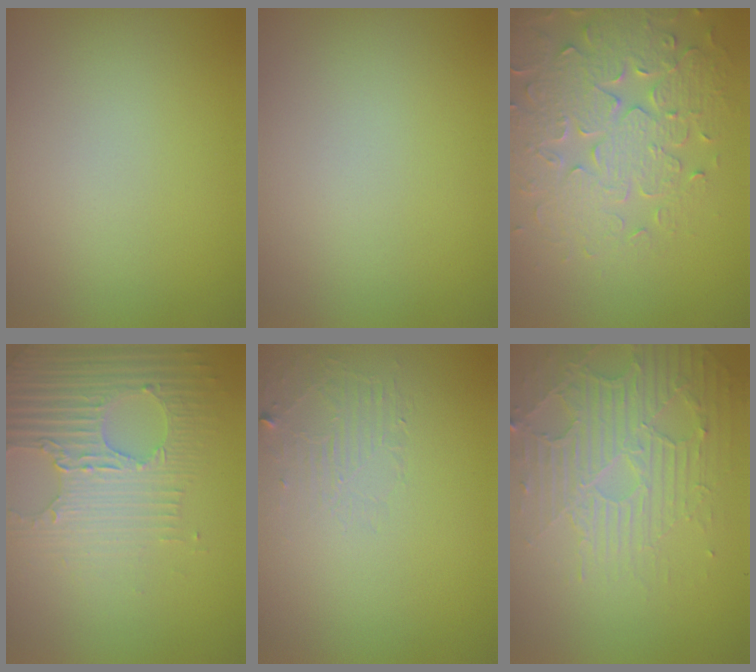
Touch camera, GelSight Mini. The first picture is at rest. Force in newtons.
{"total": 0.0}
{"total": 6.5, "press": 5.5, "slide": 3.5}
{"total": 4.7, "press": 4.2, "slide": 1.9}
{"total": 1.4, "press": 0.1, "slide": 1.4}
{"total": 5.6, "press": 3.4, "slide": 4.4}